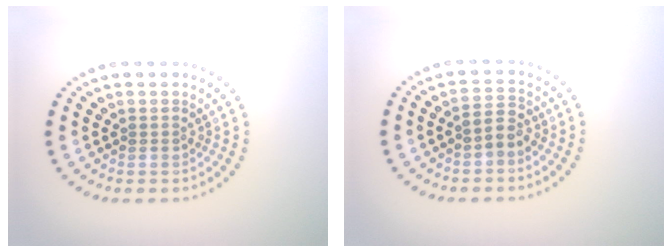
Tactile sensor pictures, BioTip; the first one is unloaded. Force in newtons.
{"total": 1.9, "press": 1.7, "slide": 0.9}